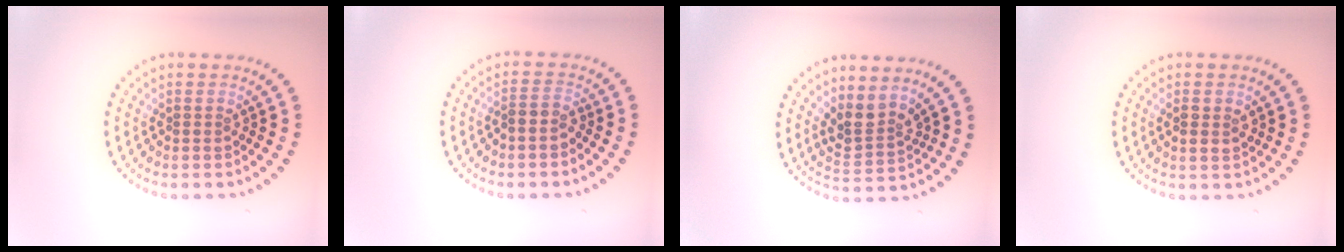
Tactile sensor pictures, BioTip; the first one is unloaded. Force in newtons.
{"total": 1.2, "press": 0.8, "slide": 0.8}
{"total": 2.7, "press": 2.1, "slide": 1.8}
{"total": 1.5, "press": 1.5, "slide": 0.4}